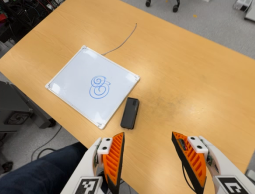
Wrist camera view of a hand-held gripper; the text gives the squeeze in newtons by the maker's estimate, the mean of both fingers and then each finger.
{"total": 0.0}